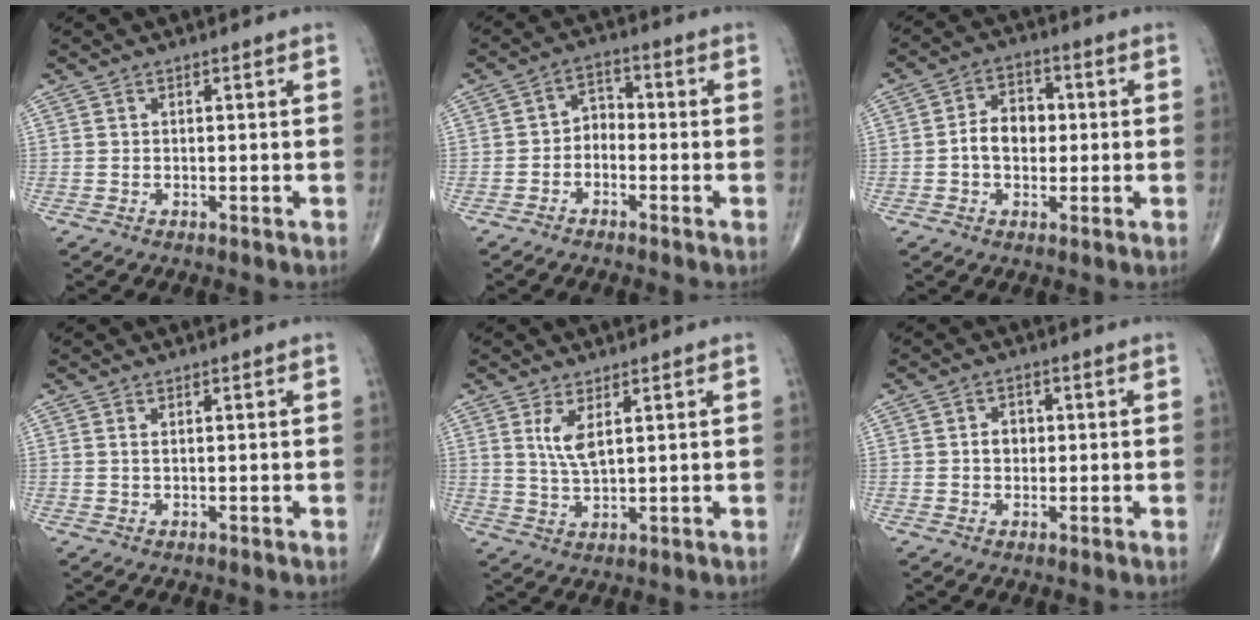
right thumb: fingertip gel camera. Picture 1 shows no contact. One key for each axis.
{"total": 3.9, "fx": -1.5, "fy": 2.9, "fz": 2.2, "tx": -0.019, "ty": 0.024, "tz": -0.041}
{"total": 7.2, "fx": -0.2, "fy": 5.2, "fz": 5.0, "tx": -0.064, "ty": 0.021, "tz": -0.011}
{"total": 0.8, "fx": 0.3, "fy": 0.3, "fz": 0.6, "tx": -0.018, "ty": 0.000, "tz": 0.007}
{"total": 4.6, "fx": 1.9, "fy": 1.5, "fz": 3.9, "tx": -0.082, "ty": -0.019, "tz": 0.045}
{"total": 3.0, "fx": 0.1, "fy": 2.4, "fz": 1.7, "tx": -0.012, "ty": 0.006, "tz": -0.001}